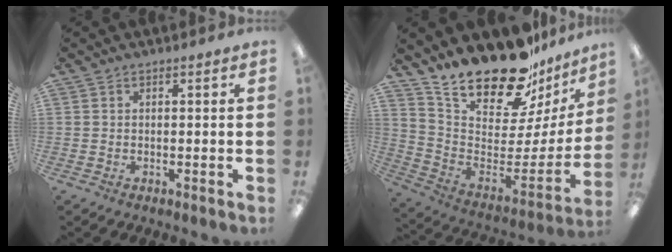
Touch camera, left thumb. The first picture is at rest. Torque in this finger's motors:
{"motor_torque": [1.61, 1.57, 1.38, -1.39, 0.28]}